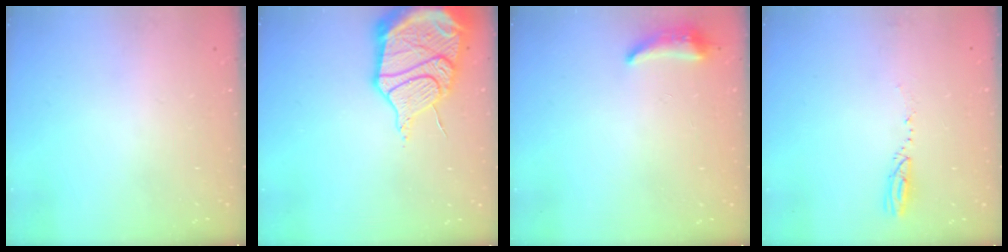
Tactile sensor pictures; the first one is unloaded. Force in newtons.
{"total": 21.7, "press": 21.6, "slide": 2.4}
{"total": 6.4, "press": 6.4, "slide": 0.8}
{"total": 3.4, "press": 3.2, "slide": 1.2}